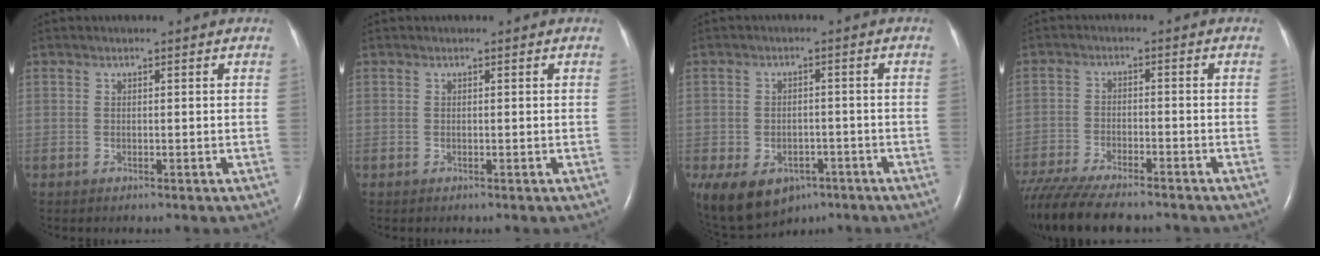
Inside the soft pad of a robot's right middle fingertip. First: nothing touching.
{"total": 0.0}
{"total": 11.7, "force": [-6.3, 8.0, 5.7], "torque": [-0.126, 0.006, -0.086]}
{"total": 14.9, "force": [-12.8, 2.9, 7.2], "torque": [-0.139, -0.026, -0.203]}